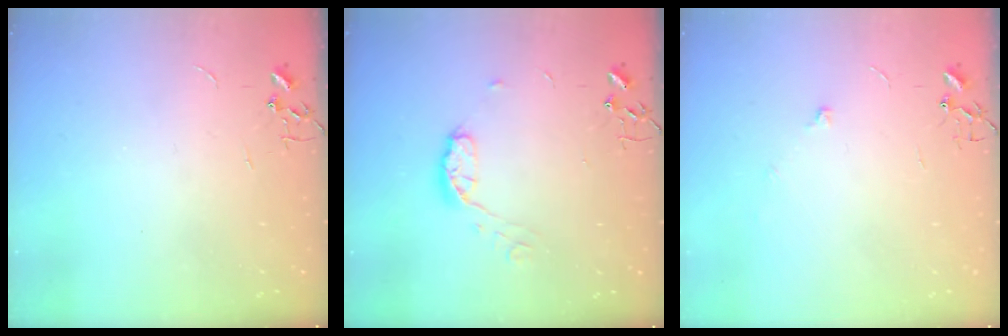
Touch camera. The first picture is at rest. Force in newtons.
{"total": 7.6, "press": 7.6, "slide": 0.5}
{"total": 5.4, "press": 5.1, "slide": 1.8}